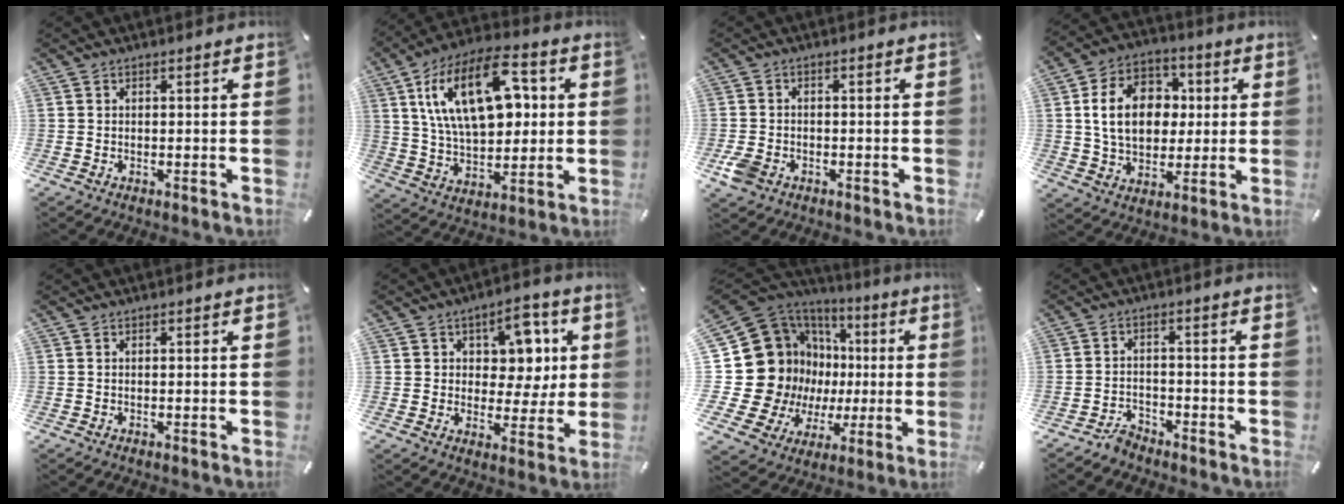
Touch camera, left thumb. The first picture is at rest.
{"total": 21.0, "force": [6.7, 11.9, 16.0], "torque": [-0.299, -0.003, 0.106]}
{"total": 4.3, "force": [-2.2, 3.0, 2.2], "torque": [-0.061, 0.003, -0.046]}
{"total": 15.0, "force": [1.7, 11.8, 9.1], "torque": [-0.166, 0.015, 0.031]}
{"total": 0.0}
{"total": 9.8, "force": [3.4, 7.8, 4.9], "torque": [-0.057, -0.020, 0.058]}
{"total": 25.4, "force": [3.3, 20.5, 14.6], "torque": [-0.295, -0.061, 0.117]}
{"total": 3.8, "force": [-3.4, 1.6, 0.7], "torque": [-0.018, 0.020, -0.069]}